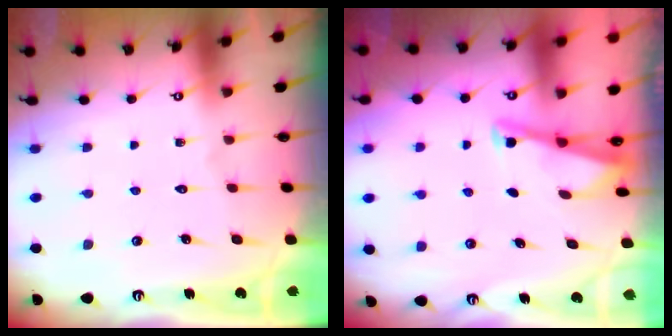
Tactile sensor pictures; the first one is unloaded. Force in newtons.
{"total": 2.9, "press": 2.9, "slide": 0.2}